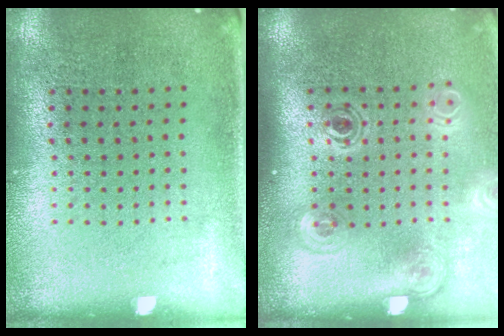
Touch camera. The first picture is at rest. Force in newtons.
{"total": 1.9, "press": 1.3, "slide": 1.4}